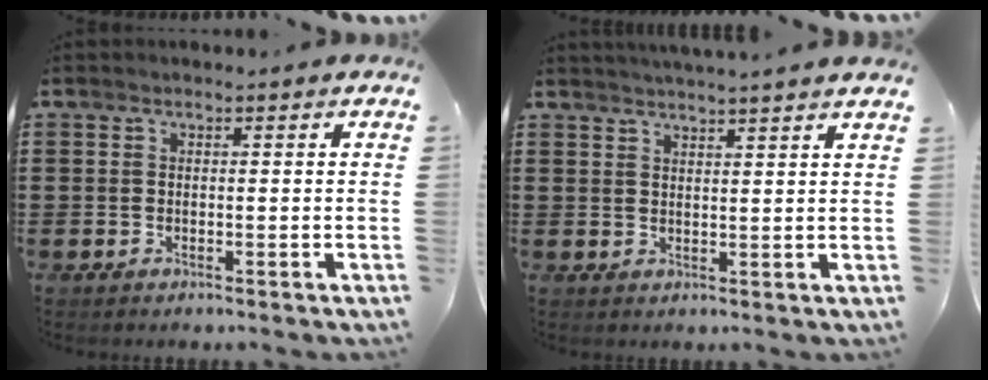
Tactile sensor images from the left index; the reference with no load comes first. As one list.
[{"total": 2.6, "force": [2.5, -0.7, 0.3], "torque": [-0.012, -0.011, 0.044]}]